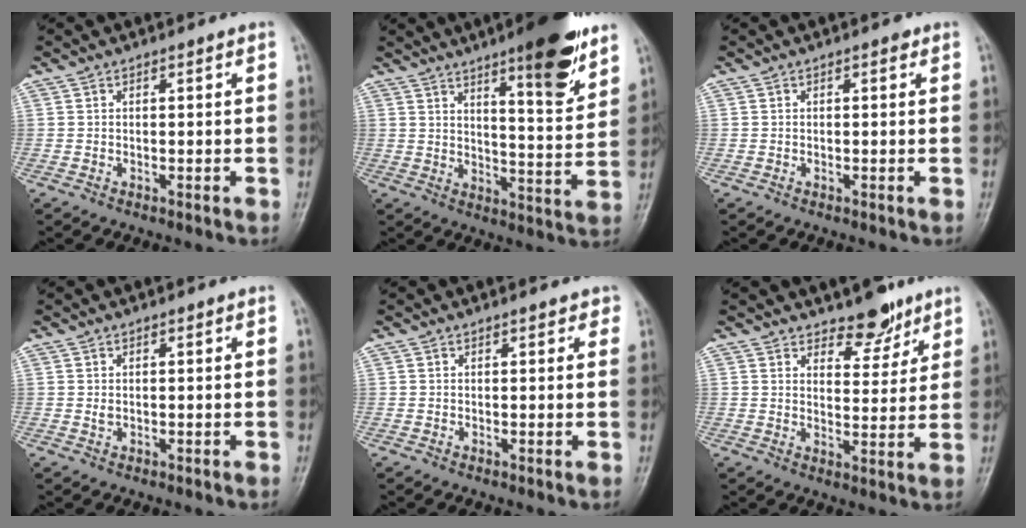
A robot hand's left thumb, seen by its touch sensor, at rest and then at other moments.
{"total": 14.2, "force": [9.0, 2.9, 10.6], "torque": [-0.130, -0.056, 0.133]}
{"total": 0.6, "force": [0.3, 0.4, 0.3], "torque": [0.001, 0.000, 0.000]}
{"total": 0.8, "force": [0.4, 0.5, 0.5], "torque": [-0.005, -0.003, 0.008]}
{"total": 1.6, "force": [1.2, 0.8, 0.6], "torque": [0.006, -0.002, 0.010]}
{"total": 6.4, "force": [5.1, 3.1, 2.5], "torque": [-0.004, -0.039, 0.079]}